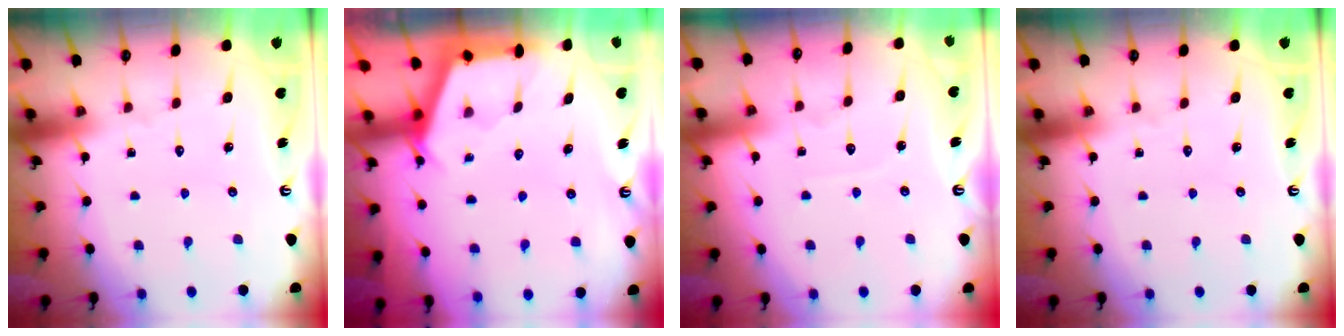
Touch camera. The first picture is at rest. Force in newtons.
{"total": 2.6, "press": 2.6, "slide": 0.3}
{"total": 3.8, "press": 3.8, "slide": 0.3}
{"total": 0.0}